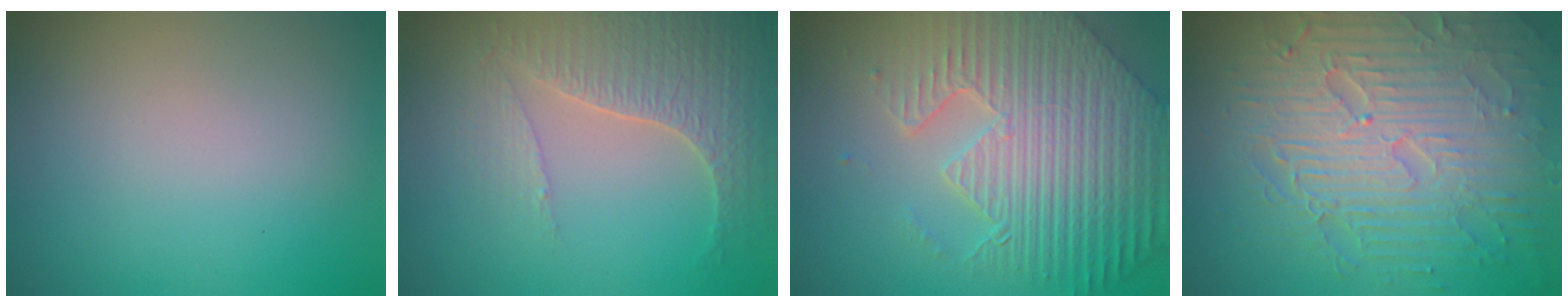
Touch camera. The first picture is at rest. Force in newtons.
{"total": 4.2, "press": 4.0, "slide": 1.3}
{"total": 9.5, "press": 6.5, "slide": 6.8}
{"total": 8.7, "press": 6.2, "slide": 6.1}